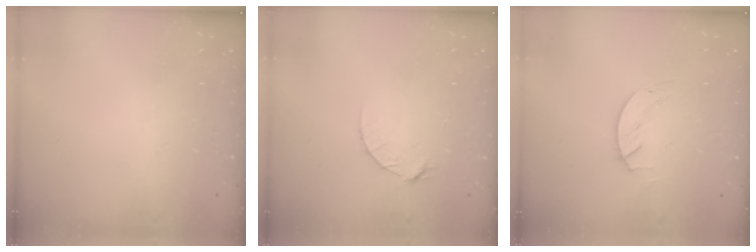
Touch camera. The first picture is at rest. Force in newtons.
{"total": 4.4, "press": 4.4, "slide": 0.4}
{"total": 1.4, "press": 1.4, "slide": 0.2}